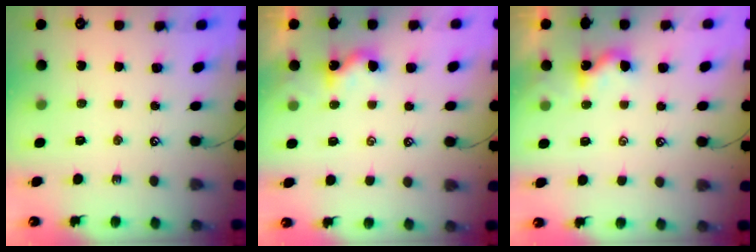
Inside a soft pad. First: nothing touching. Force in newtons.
{"total": 1.9, "press": 1.9, "slide": 0.1}
{"total": 1.9, "press": 1.9, "slide": 0.1}